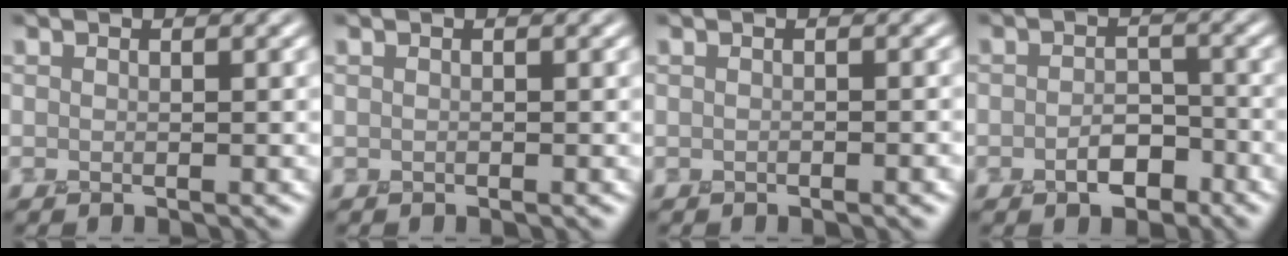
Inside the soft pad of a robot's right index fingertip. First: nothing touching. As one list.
[{"total": 0.0}, {"total": 1.2, "force": [-0.5, 0.5, 1.0], "torque": [0.001, 0.006, -0.006]}, {"total": 2.8, "force": [-1.5, 1.7, 1.6], "torque": [-0.021, 0.009, -0.026]}]